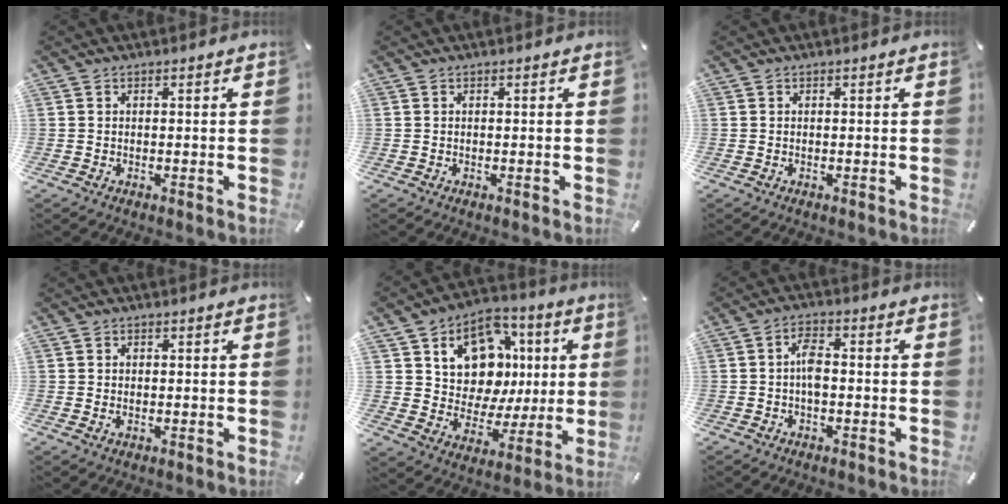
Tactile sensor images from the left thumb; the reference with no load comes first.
{"total": 0.0}
{"total": 0.0}
{"total": 0.8, "force": [0.2, 0.5, 0.6], "torque": [-0.004, -0.001, 0.001]}
{"total": 14.2, "force": [4.4, 11.8, 6.5], "torque": [-0.094, -0.026, 0.089]}
{"total": 4.4, "force": [-0.6, 2.1, 3.8], "torque": [-0.077, 0.008, -0.012]}